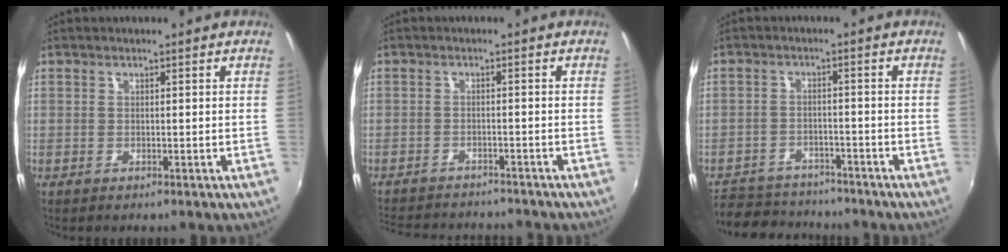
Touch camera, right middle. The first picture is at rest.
{"total": 12.3, "force": [-11.0, 3.7, 4.1], "torque": [-0.104, -0.008, -0.164]}
{"total": 12.4, "force": [-10.6, 5.4, 3.7], "torque": [-0.101, 0.006, -0.158]}